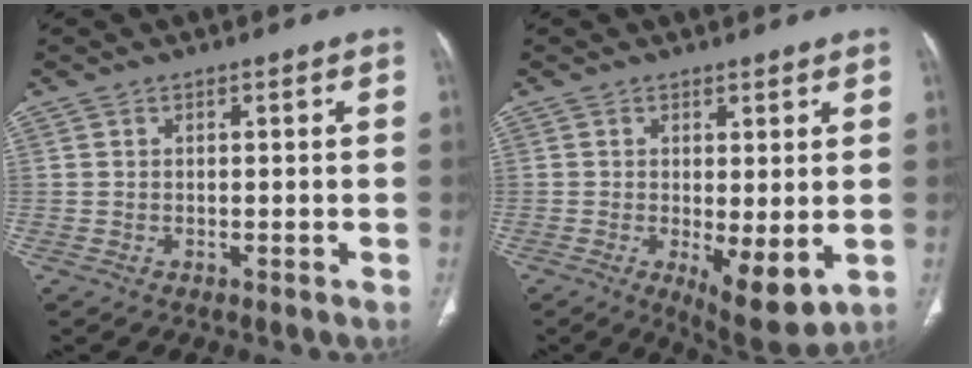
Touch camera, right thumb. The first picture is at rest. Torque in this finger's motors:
{"motor_torque": [-0.17, 1.15, -0.04, 0.03, 0.01]}